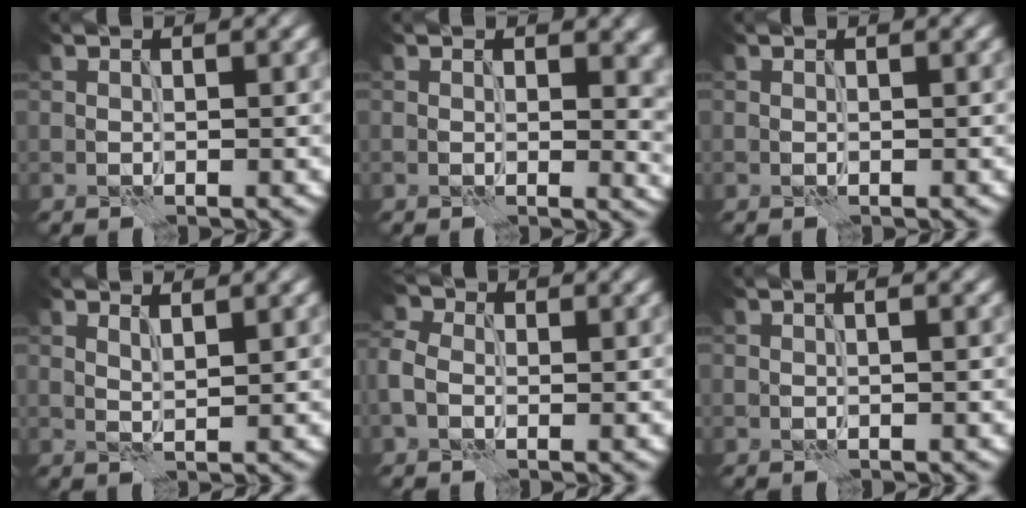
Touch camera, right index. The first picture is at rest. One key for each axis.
{"total": 4.6, "fx": 1.3, "fy": 2.6, "fz": 3.6, "tx": -0.022, "ty": -0.004, "tz": 0.025}
{"total": 0.0}
{"total": 1.3, "fx": 0.8, "fy": 0.3, "fz": 0.9, "tx": -0.015, "ty": -0.004, "tz": 0.016}
{"total": 3.0, "fx": -0.4, "fy": 2.5, "fz": 1.6, "tx": -0.048, "ty": 0.003, "tz": -0.012}
{"total": 0.9, "fx": 0.2, "fy": 0.3, "fz": 0.8, "tx": -0.005, "ty": -0.002, "tz": -0.001}